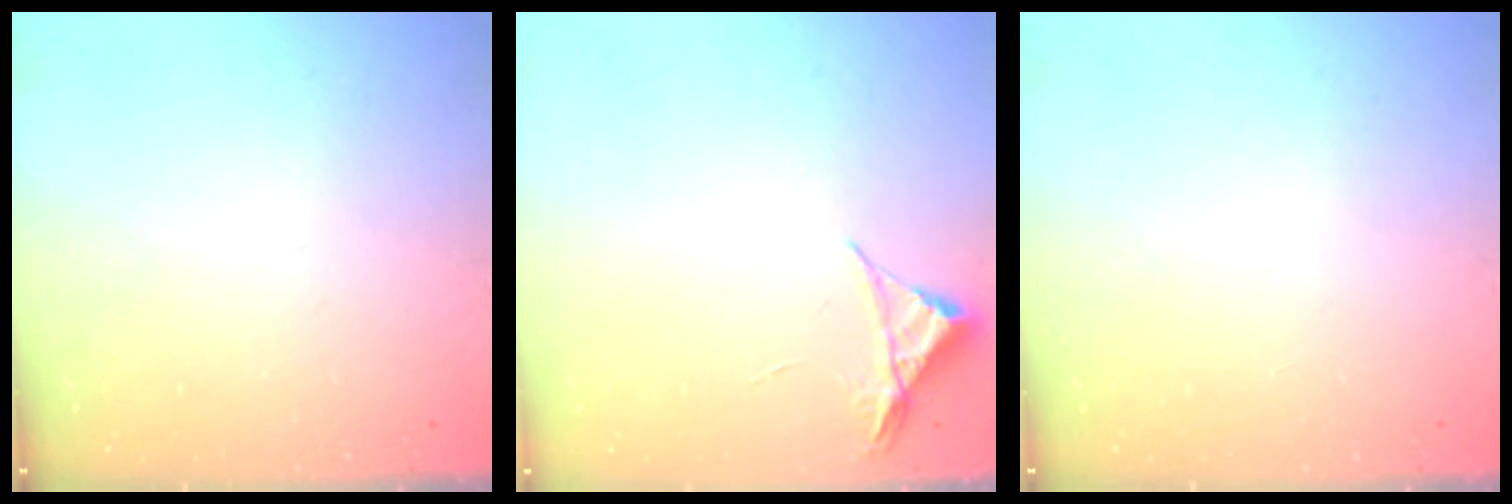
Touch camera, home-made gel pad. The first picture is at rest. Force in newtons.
{"total": 3.4, "press": 3.4, "slide": 0.6}
{"total": 0.0}